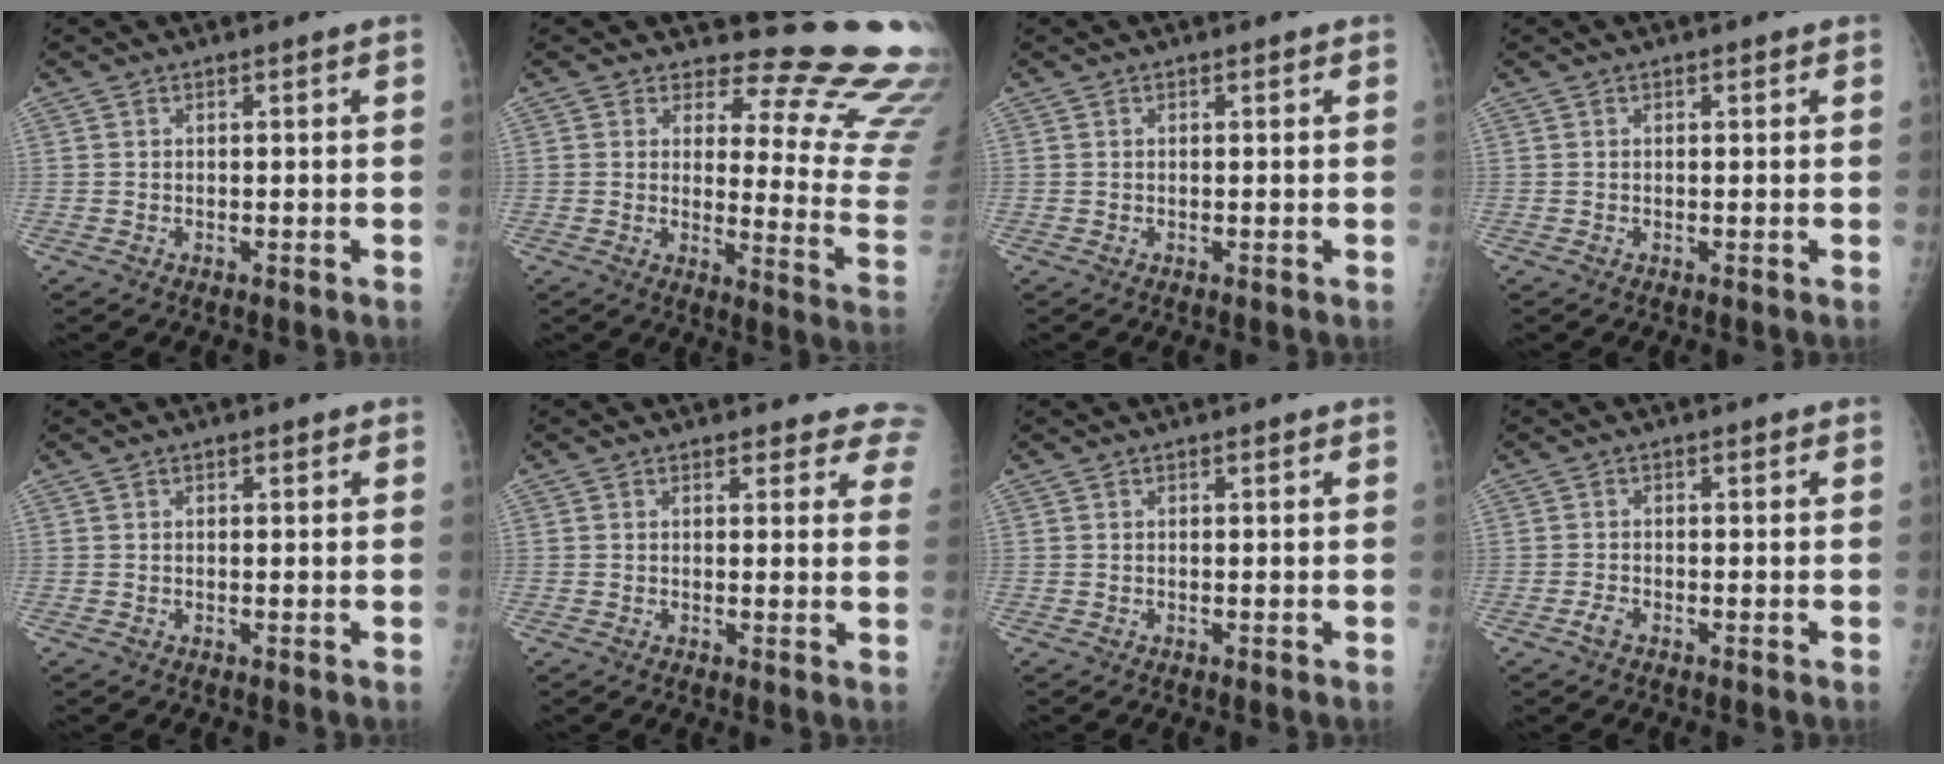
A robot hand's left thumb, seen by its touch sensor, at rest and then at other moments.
{"total": 19.1, "force": [16.9, 5.4, 7.3], "torque": [-0.040, -0.176, 0.179]}
{"total": 0.0}
{"total": 0.0}
{"total": 0.8, "force": [0.4, 0.5, 0.5], "torque": [-0.005, 0.000, 0.002]}
{"total": 7.7, "force": [7.0, 2.9, 0.9], "torque": [0.046, -0.027, 0.048]}
{"total": 0.0}
{"total": 1.5, "force": [-0.9, 0.8, 1.0], "torque": [-0.017, 0.001, -0.020]}